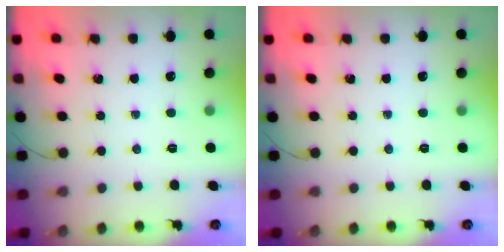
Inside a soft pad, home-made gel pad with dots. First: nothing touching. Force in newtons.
{"total": 0.0}